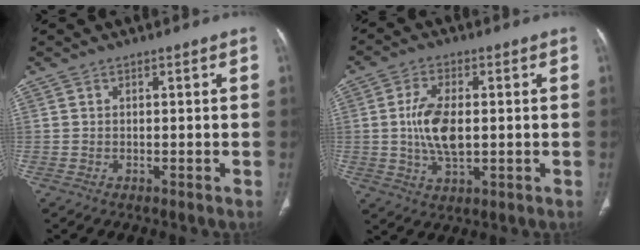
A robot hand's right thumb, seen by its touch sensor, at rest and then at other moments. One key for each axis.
{"total": 8.6, "fx": 0.2, "fy": 4.4, "fz": 7.4, "tx": -0.151, "ty": -0.003, "tz": 0.007}